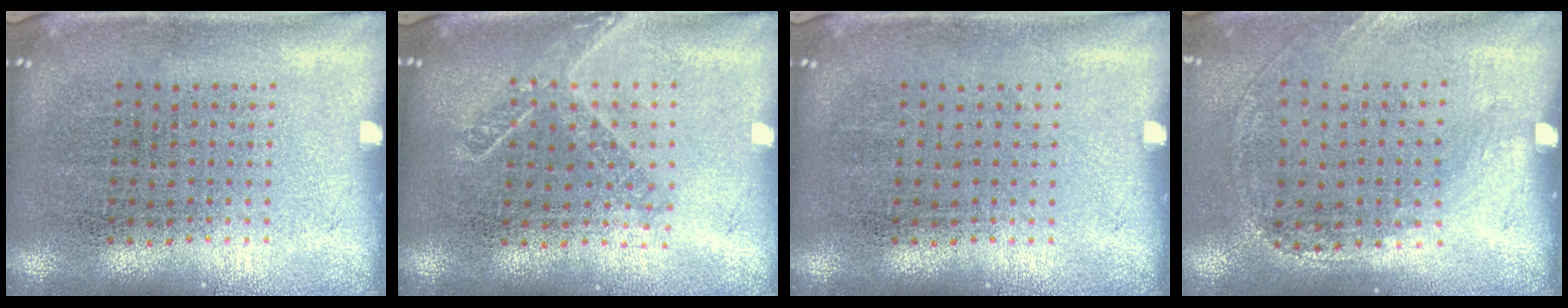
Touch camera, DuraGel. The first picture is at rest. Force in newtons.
{"total": 1.5, "press": 1.2, "slide": 0.9}
{"total": 0.0}
{"total": 1.3, "press": 0.9, "slide": 0.9}